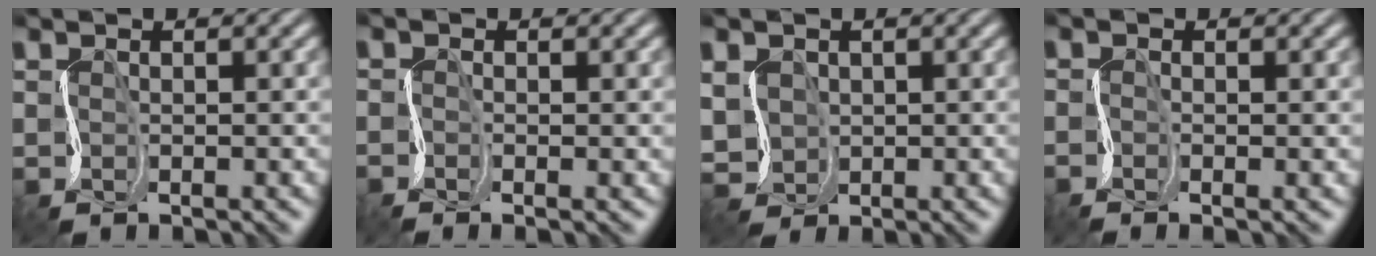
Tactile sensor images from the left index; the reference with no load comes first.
{"total": 0.7, "force": [-0.3, -0.1, 0.6], "torque": [-0.001, 0.005, -0.016]}
{"total": 2.2, "force": [0.5, 1.9, 1.0], "torque": [-0.031, -0.002, 0.008]}
{"total": 1.0, "force": [-0.3, 0.0, 0.9], "torque": [-0.002, 0.005, -0.018]}